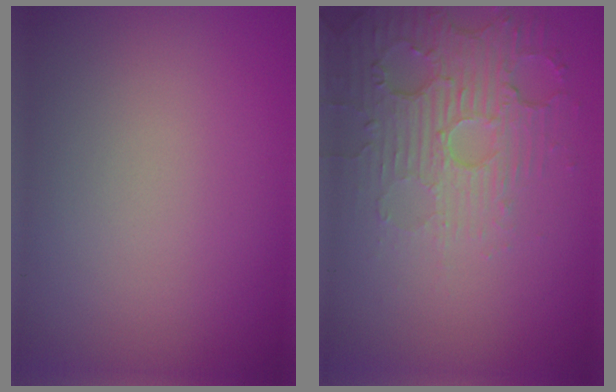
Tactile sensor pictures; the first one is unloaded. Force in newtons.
{"total": 5.7, "press": 3.5, "slide": 4.5}